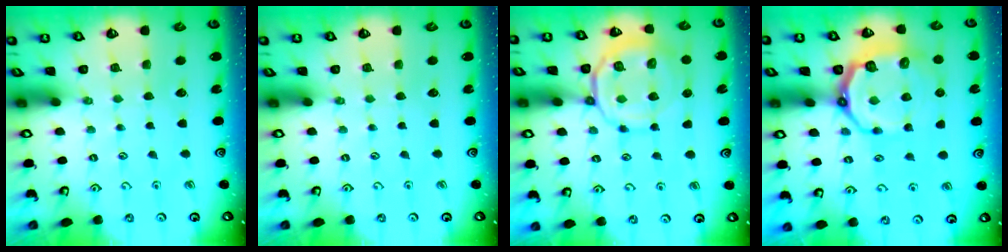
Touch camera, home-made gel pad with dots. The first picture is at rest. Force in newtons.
{"total": 0.0}
{"total": 11.2, "press": 11.1, "slide": 1.5}
{"total": 13.3, "press": 12.7, "slide": 3.9}